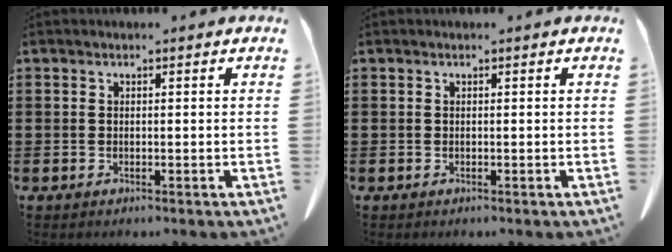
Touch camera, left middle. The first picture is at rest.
{"total": 0.0}